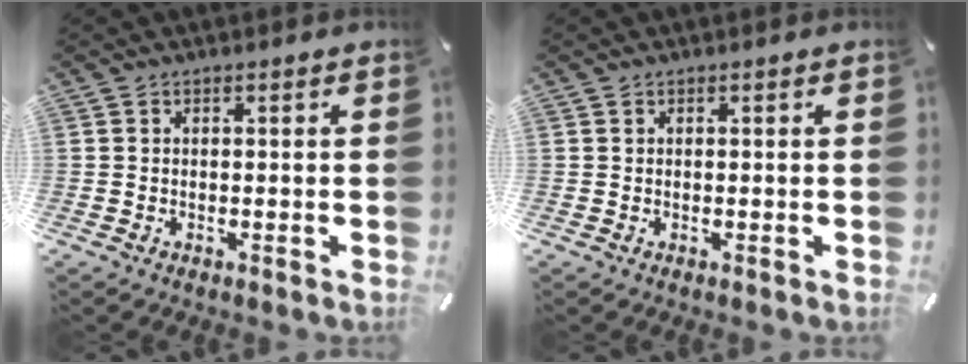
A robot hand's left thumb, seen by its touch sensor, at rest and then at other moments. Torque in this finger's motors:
{"motor_torque": [-0.32, -0.28, 0.03, -0.01, -0.01]}